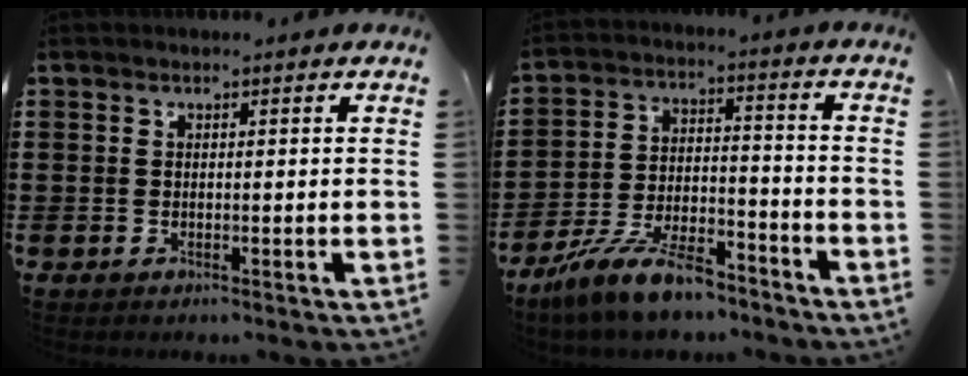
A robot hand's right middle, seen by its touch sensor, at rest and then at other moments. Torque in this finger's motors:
{"motor_torque": [1.80, -0.34, 0.25, 0.21]}